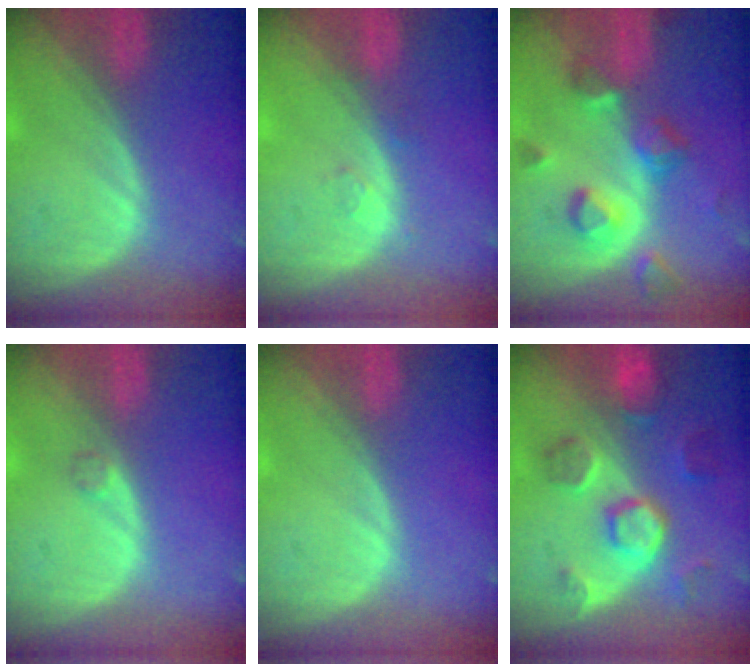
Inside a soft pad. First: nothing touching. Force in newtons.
{"total": 1.4, "press": 1.3, "slide": 0.6}
{"total": 7.2, "press": 7.2, "slide": 1.0}
{"total": 0.9, "press": 0.9, "slide": 0.1}
{"total": 0.0}
{"total": 8.7, "press": 7.9, "slide": 3.7}